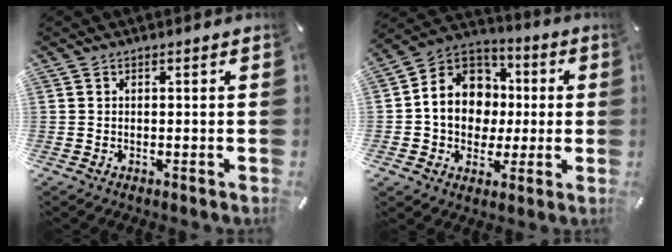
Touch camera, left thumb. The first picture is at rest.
{"total": 13.2, "force": [-0.6, 11.8, 5.8], "torque": [-0.121, 0.009, -0.005]}